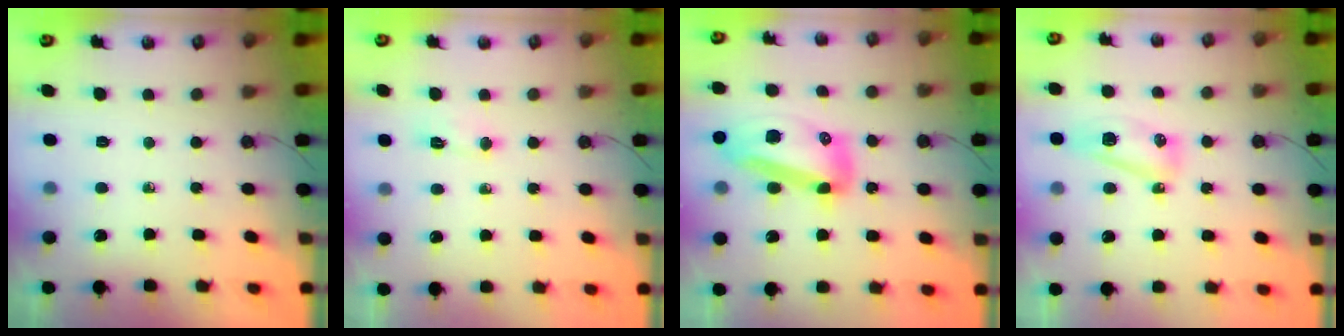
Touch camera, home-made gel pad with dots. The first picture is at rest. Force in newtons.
{"total": 3.5, "press": 3.5, "slide": 0.5}
{"total": 16.9, "press": 16.8, "slide": 2.1}
{"total": 7.9, "press": 7.9, "slide": 1.1}